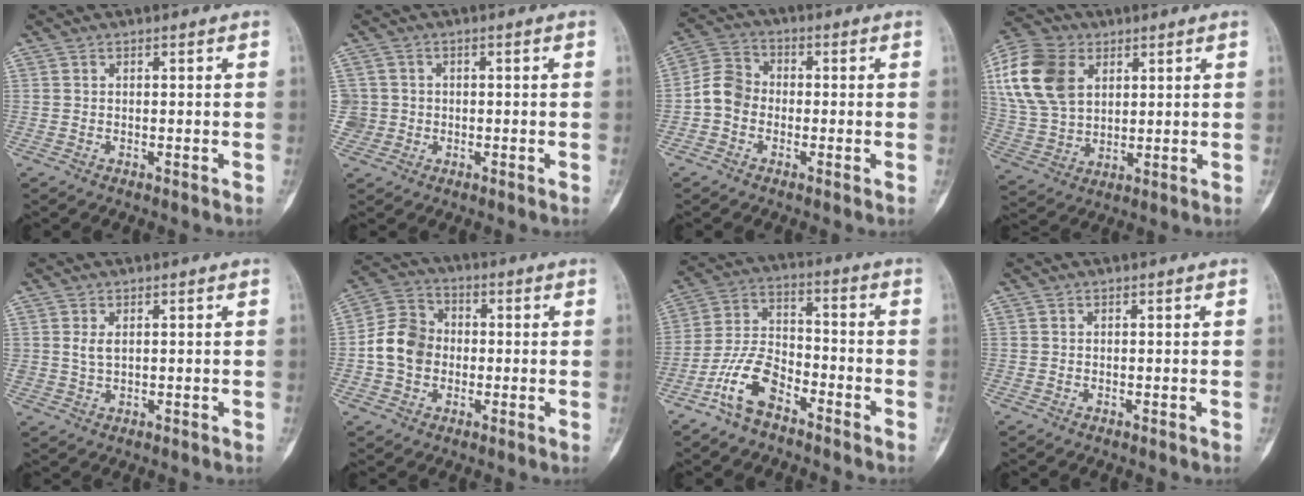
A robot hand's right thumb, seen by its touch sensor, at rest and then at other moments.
{"total": 3.2, "force": [-0.5, 3.2, -0.1], "torque": [0.021, 0.012, -0.013]}
{"total": 6.3, "force": [-1.5, 5.2, 3.3], "torque": [-0.046, 0.020, -0.043]}
{"total": 16.1, "force": [5.1, 11.2, 10.4], "torque": [-0.202, -0.004, 0.098]}
{"total": 2.1, "force": [0.5, 1.2, 1.6], "torque": [-0.032, -0.001, 0.014]}
{"total": 9.3, "force": [-0.9, 7.7, 5.0], "torque": [-0.076, 0.025, -0.028]}
{"total": 10.3, "force": [-6.3, 5.1, 6.3], "torque": [-0.129, 0.048, -0.128]}
{"total": 0.0}